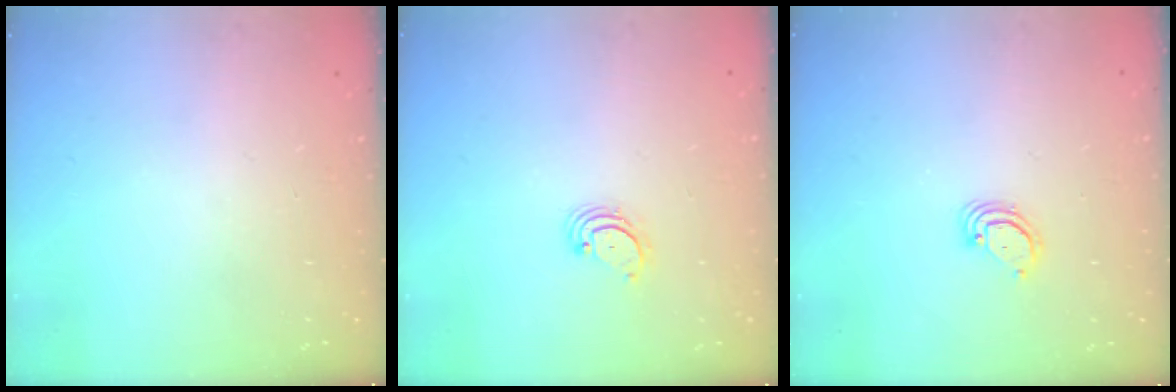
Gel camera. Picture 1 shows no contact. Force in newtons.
{"total": 2.7, "press": 2.7, "slide": 0.3}
{"total": 2.8, "press": 2.8, "slide": 0.3}